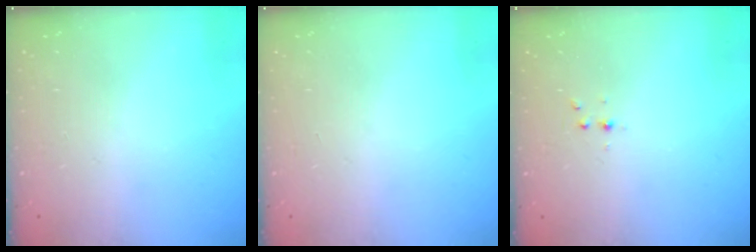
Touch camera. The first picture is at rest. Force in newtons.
{"total": 0.0}
{"total": 3.0, "press": 2.6, "slide": 1.5}